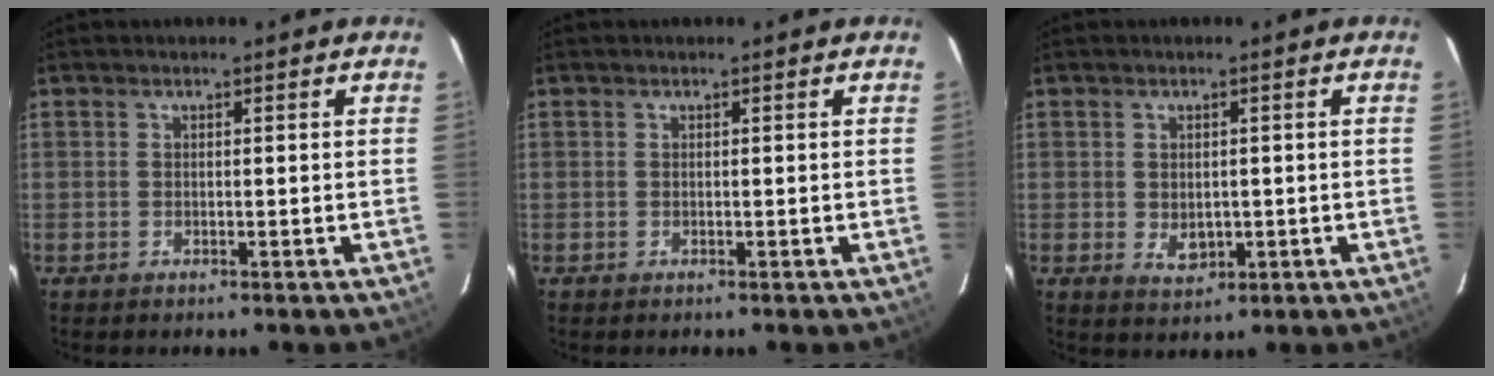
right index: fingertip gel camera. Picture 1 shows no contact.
{"total": 0.0}
{"total": 3.5, "force": [-0.3, 2.7, 2.2], "torque": [-0.037, -0.004, 0.001]}